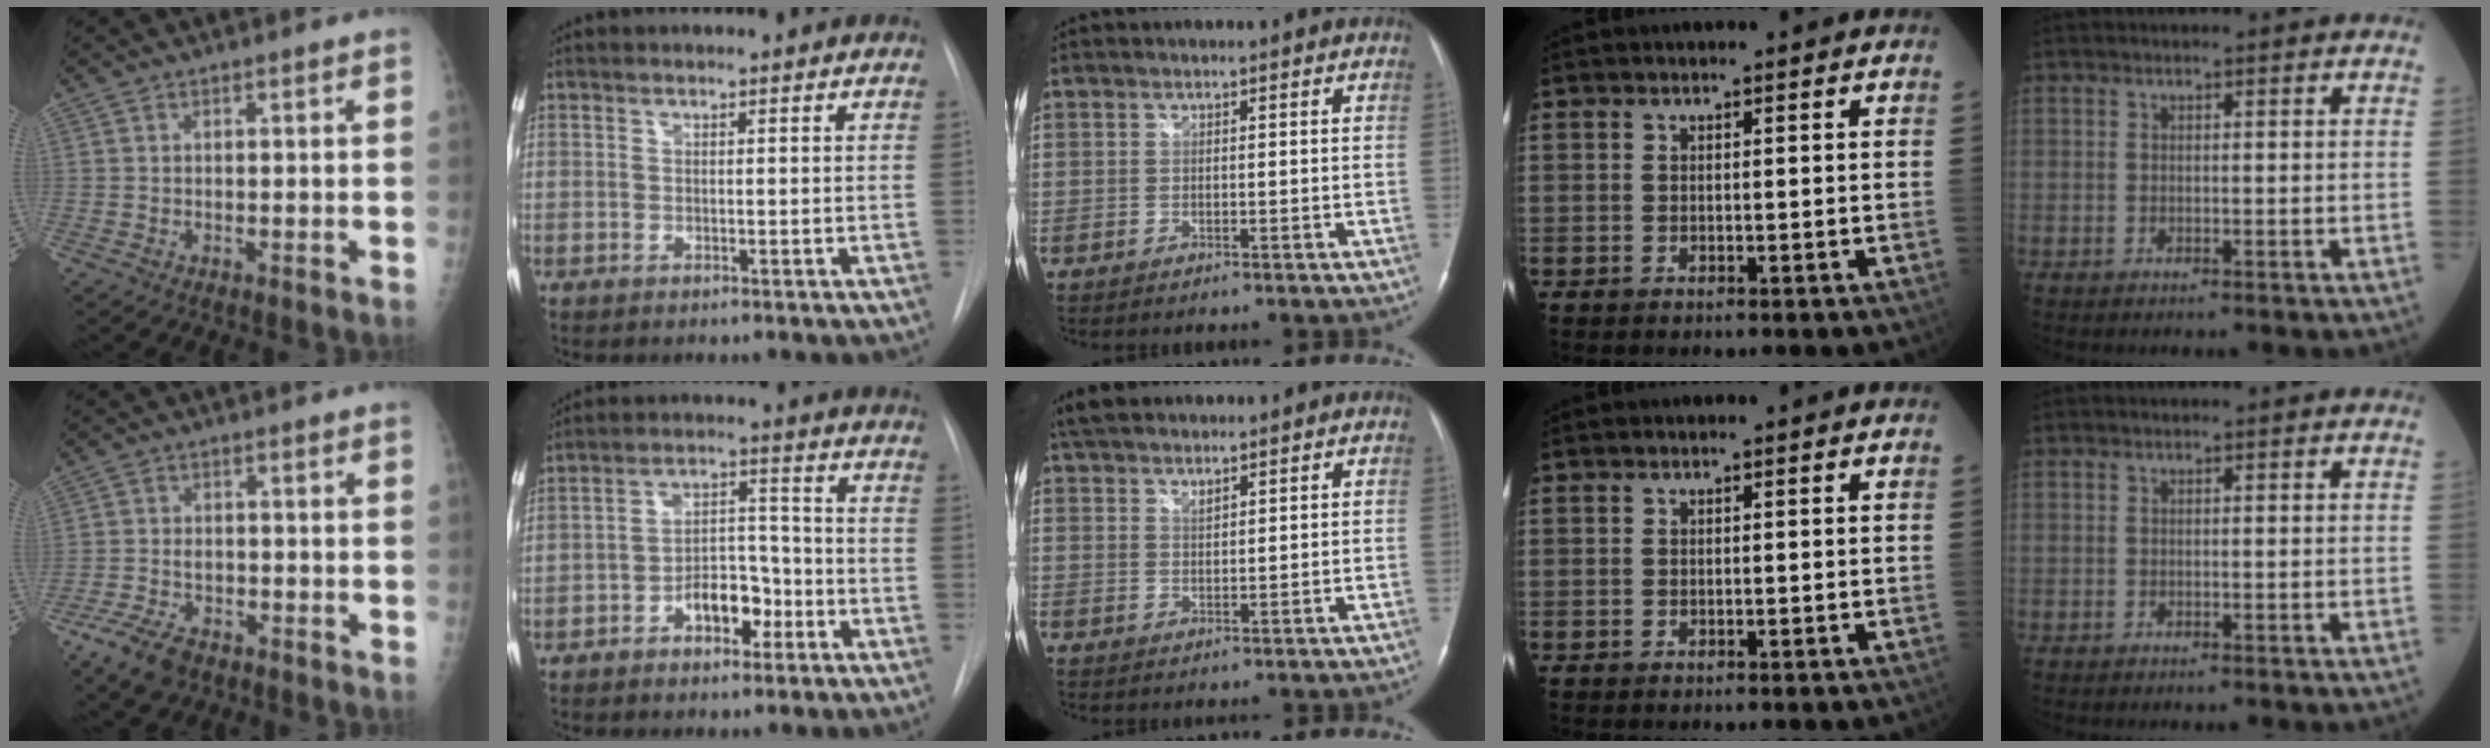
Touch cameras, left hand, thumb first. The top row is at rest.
{"thumb": {"total": 7.1, "force": [-4.6, 3.7, 3.9], "torque": [-0.081, 0.011, -0.082]}, "index": {"total": 7.5, "force": [-5.1, 3.4, 4.4], "torque": [-0.070, 0.021, -0.082]}, "middle": {"total": 5.6, "force": [4.7, 1.8, 2.5], "torque": [-0.048, 0.012, 0.088]}}